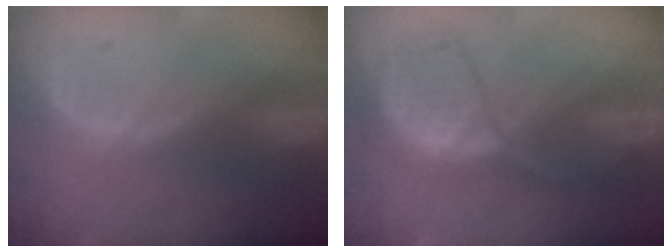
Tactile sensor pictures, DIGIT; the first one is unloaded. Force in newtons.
{"total": 8.3, "press": 8.1, "slide": 1.8}